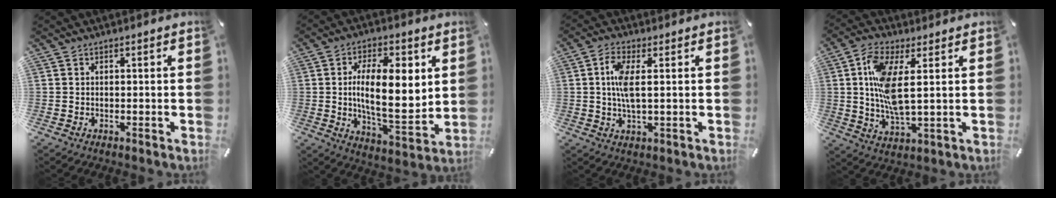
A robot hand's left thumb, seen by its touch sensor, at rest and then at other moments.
{"total": 15.7, "force": [2.7, 7.2, 13.7], "torque": [-0.223, -0.009, 0.041]}
{"total": 6.7, "force": [0.9, 2.0, 6.3], "torque": [-0.143, -0.005, 0.008]}
{"total": 11.2, "force": [2.3, 4.0, 10.2], "torque": [-0.230, -0.010, 0.035]}